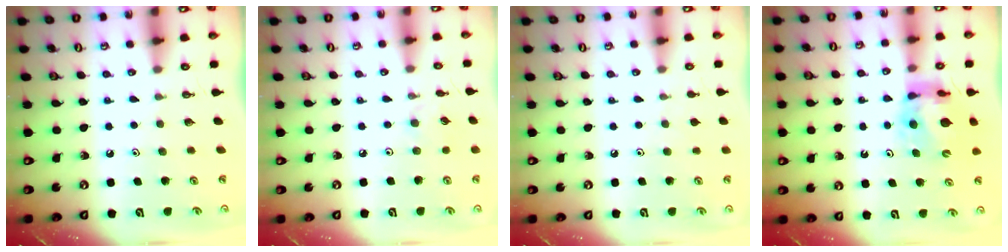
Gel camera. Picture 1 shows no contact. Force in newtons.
{"total": 1.7, "press": 1.7, "slide": 0.4}
{"total": 2.8, "press": 2.7, "slide": 0.5}
{"total": 10.5, "press": 10.4, "slide": 1.2}